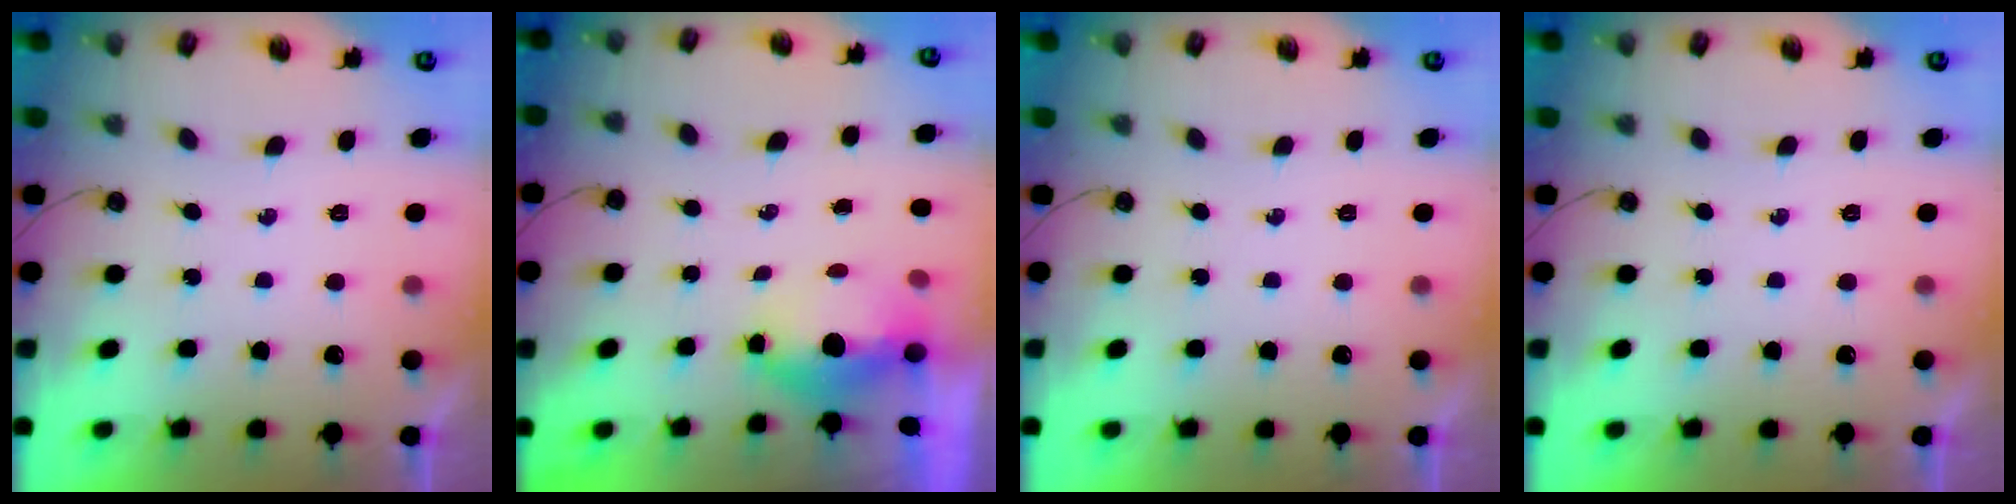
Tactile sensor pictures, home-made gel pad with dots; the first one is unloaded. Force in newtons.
{"total": 12.6, "press": 6.4, "slide": 10.8}
{"total": 0.0}
{"total": 0.0}